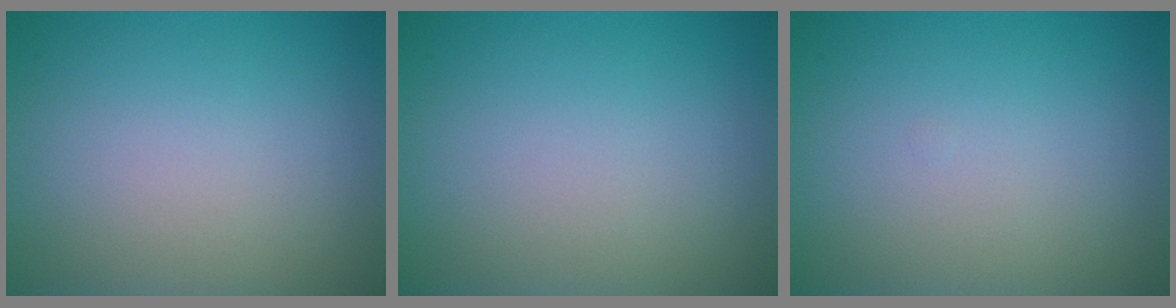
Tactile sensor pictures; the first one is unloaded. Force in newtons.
{"total": 0.0}
{"total": 0.0}